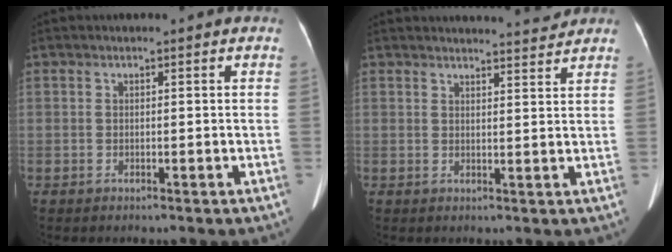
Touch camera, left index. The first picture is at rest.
{"total": 5.7, "force": [5.7, -0.2, 0.6], "torque": [-0.009, 0.001, 0.065]}